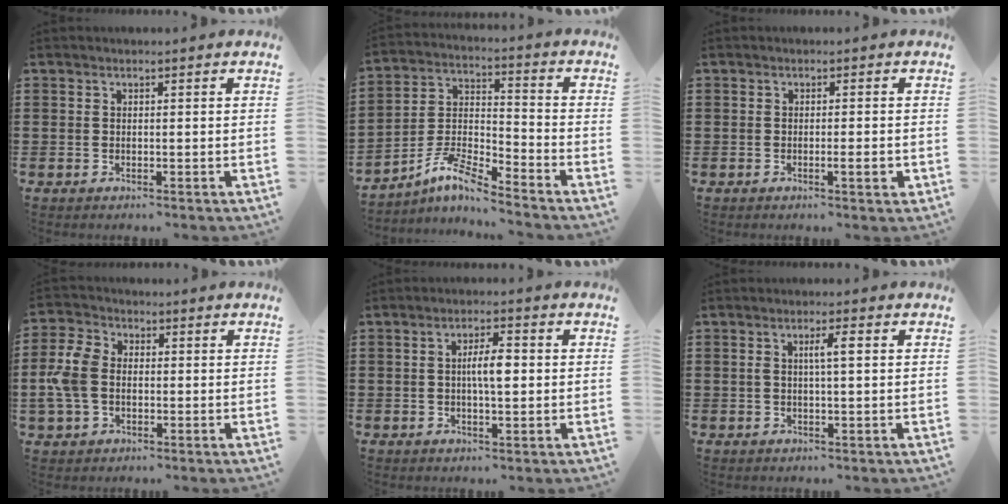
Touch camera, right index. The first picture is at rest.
{"total": 7.3, "force": [-6.0, 1.0, 4.0], "torque": [-0.099, -0.011, -0.122]}
{"total": 2.5, "force": [-0.8, 0.2, 2.4], "torque": [-0.038, -0.005, -0.013]}
{"total": 6.7, "force": [-0.9, 4.6, 4.7], "torque": [-0.130, -0.001, -0.026]}
{"total": 4.5, "force": [0.2, 1.3, 4.3], "torque": [-0.080, 0.004, 0.001]}
{"total": 3.0, "force": [0.5, 0.4, 2.9], "torque": [-0.056, 0.003, 0.005]}